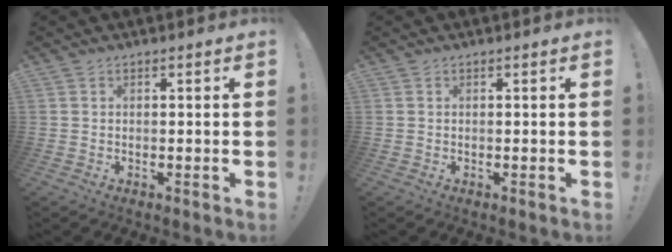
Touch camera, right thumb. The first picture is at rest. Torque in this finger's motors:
{"motor_torque": [0.00, 0.00, -0.01, 0.01, 0.00]}